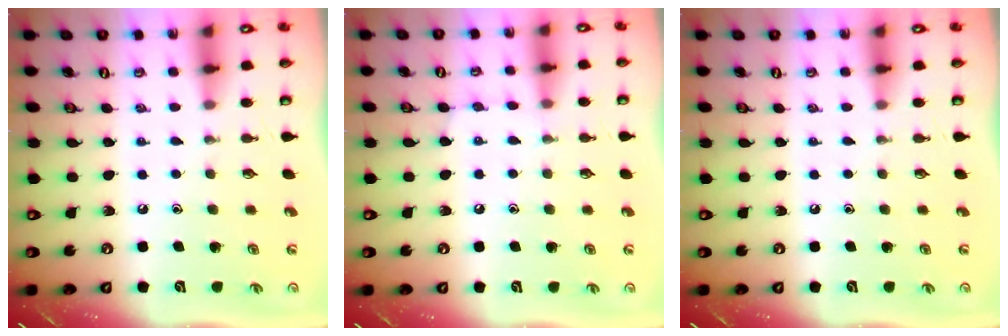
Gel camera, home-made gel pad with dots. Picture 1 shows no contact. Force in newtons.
{"total": 5.0, "press": 4.9, "slide": 0.5}
{"total": 0.0}